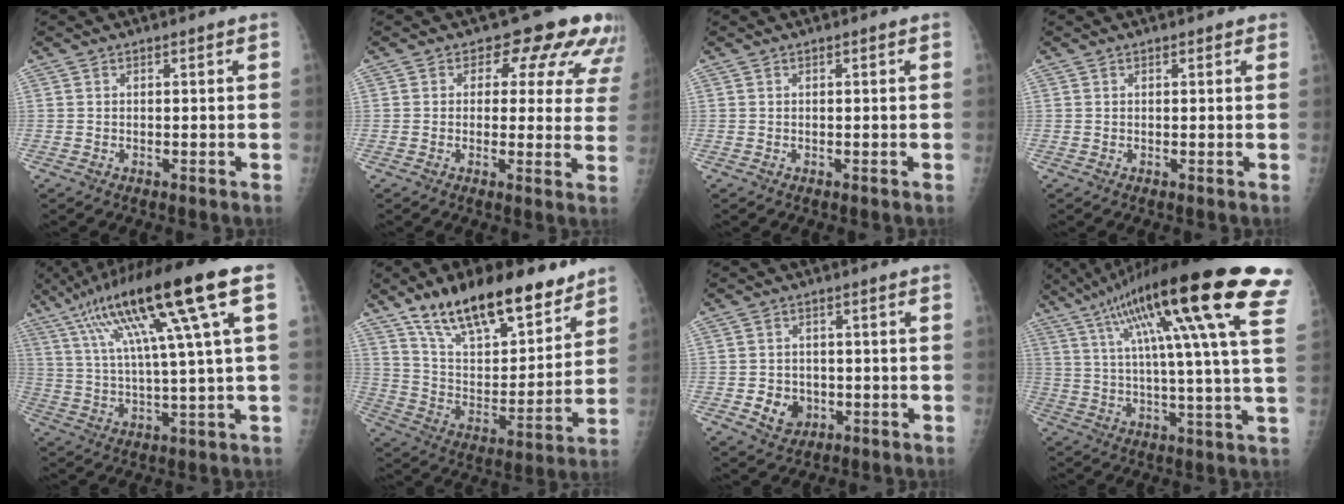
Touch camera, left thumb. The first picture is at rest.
{"total": 11.0, "force": [7.0, 6.3, 5.7], "torque": [-0.016, -0.024, 0.058]}
{"total": 0.0}
{"total": 0.7, "force": [0.5, 0.4, 0.2], "torque": [0.001, -0.003, 0.003]}
{"total": 20.3, "force": [8.4, 1.8, 18.3], "torque": [-0.324, 0.008, 0.139]}
{"total": 22.6, "force": [15.9, 9.2, 13.2], "torque": [-0.175, -0.061, 0.270]}
{"total": 5.2, "force": [-1.4, 4.5, 2.3], "torque": [-0.018, 0.006, -0.014]}
{"total": 30.0, "force": [15.1, 4.0, 25.6], "torque": [-0.354, 0.003, 0.220]}